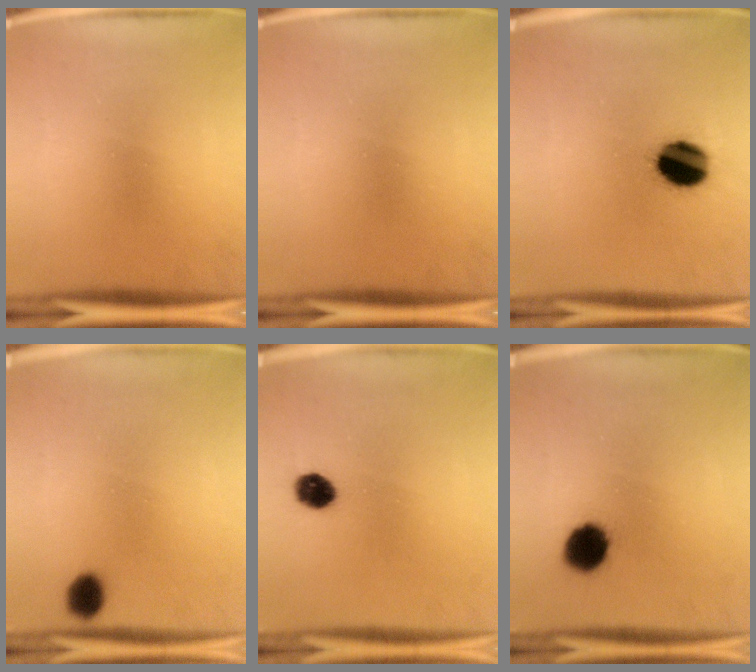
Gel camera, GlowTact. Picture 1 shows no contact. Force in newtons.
{"total": 0.0}
{"total": 12.7}
{"total": 2.3}
{"total": 5.4}
{"total": 8.2}